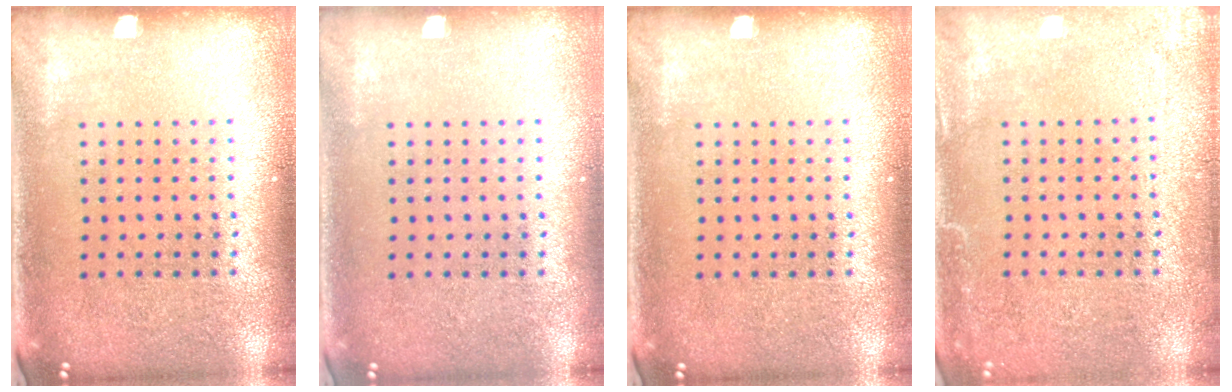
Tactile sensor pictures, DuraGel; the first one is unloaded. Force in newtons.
{"total": 0.0}
{"total": 0.0}
{"total": 2.8, "press": 2.8, "slide": 0.3}